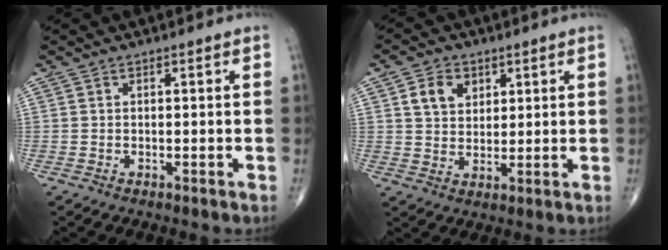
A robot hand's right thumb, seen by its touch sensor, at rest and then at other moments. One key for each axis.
{"total": 6.5, "fx": 2.7, "fy": 4.9, "fz": 3.4, "tx": -0.038, "ty": -0.010, "tz": 0.047}